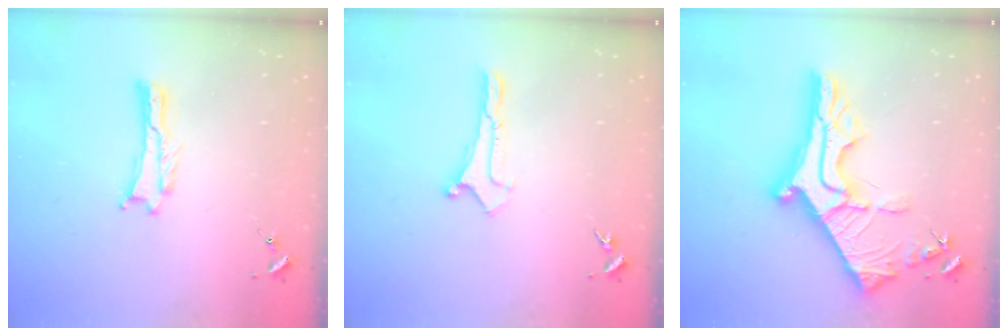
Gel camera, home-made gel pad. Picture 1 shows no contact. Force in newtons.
{"total": 0.0}
{"total": 12.7, "press": 12.6, "slide": 1.3}